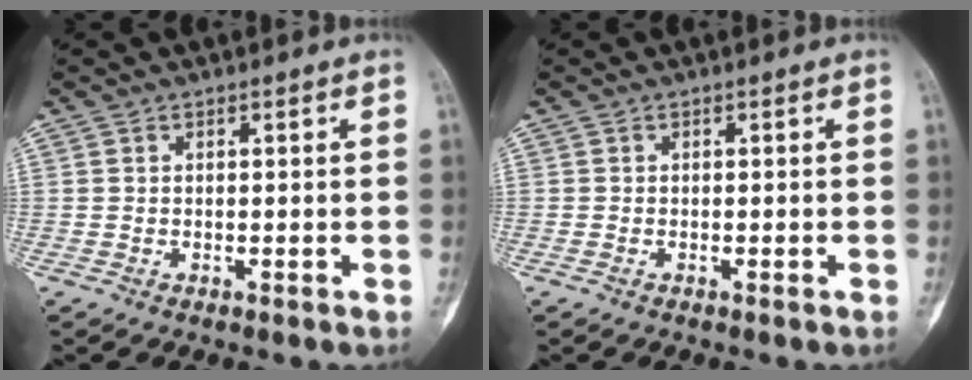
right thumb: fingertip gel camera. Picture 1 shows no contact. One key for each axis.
{"total": 0.0}